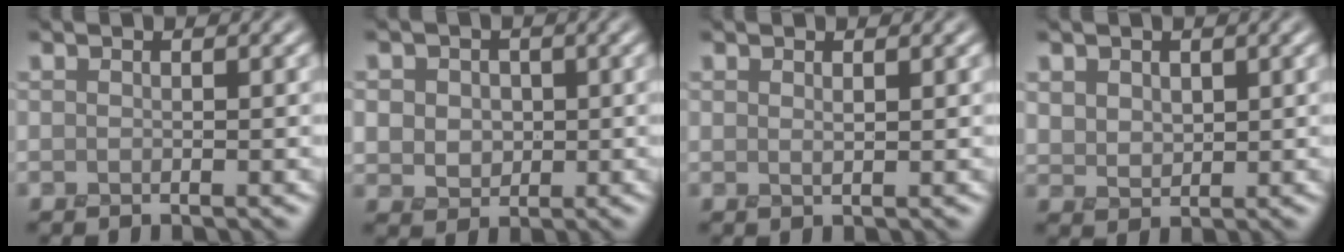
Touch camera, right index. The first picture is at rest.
{"total": 4.6, "force": [0.9, 4.0, 2.1], "torque": [-0.039, 0.013, 0.005]}
{"total": 0.7, "force": [0.7, 0.0, 0.2], "torque": [-0.010, -0.004, 0.016]}
{"total": 3.0, "force": [1.3, 2.3, 1.5], "torque": [-0.047, 0.004, 0.027]}